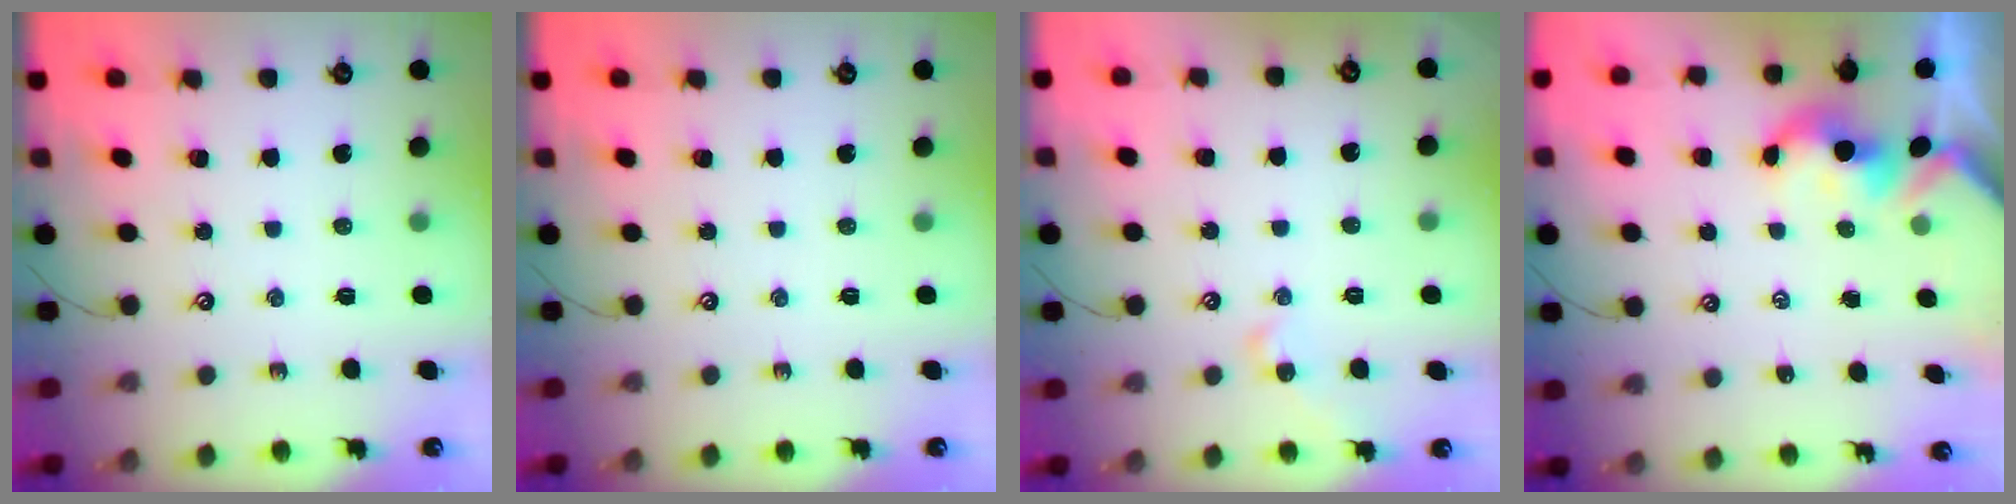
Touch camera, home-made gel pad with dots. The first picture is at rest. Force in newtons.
{"total": 0.0}
{"total": 1.9, "press": 1.8, "slide": 0.5}
{"total": 1.8, "press": 1.8, "slide": 0.2}